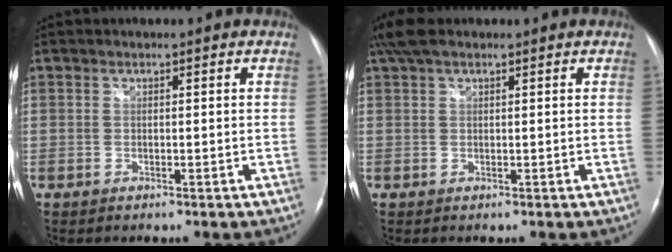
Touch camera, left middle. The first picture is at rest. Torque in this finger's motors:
{"motor_torque": [0.43, -0.29, -0.01, 0.06]}